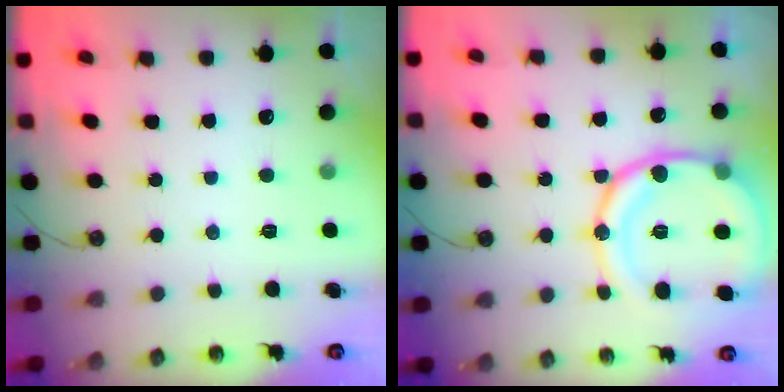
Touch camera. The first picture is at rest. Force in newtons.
{"total": 18.5, "press": 18.4, "slide": 2.1}